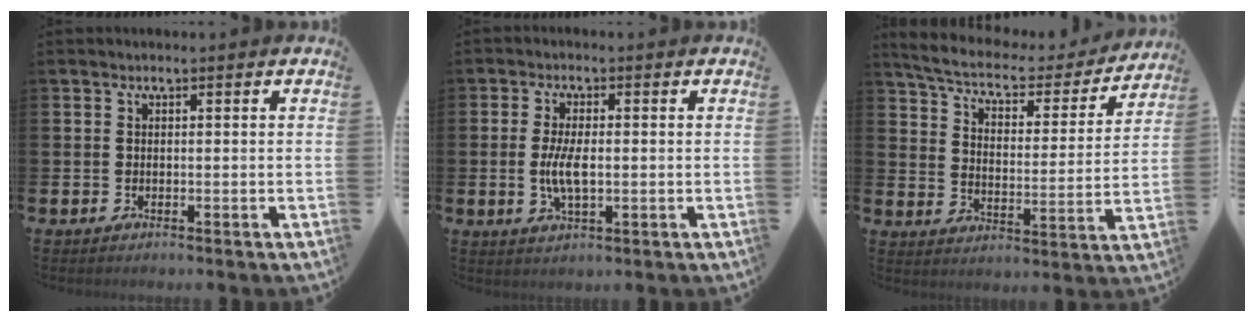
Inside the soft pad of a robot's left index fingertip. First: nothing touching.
{"total": 4.7, "force": [-0.2, 1.8, 4.3], "torque": [-0.083, 0.000, -0.007]}
{"total": 6.6, "force": [5.8, 1.8, 2.6], "torque": [-0.076, -0.041, 0.093]}